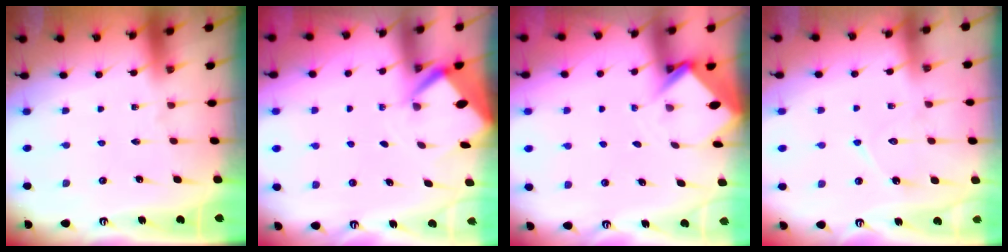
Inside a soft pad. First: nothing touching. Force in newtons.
{"total": 3.0, "press": 3.0, "slide": 0.1}
{"total": 3.4, "press": 3.4, "slide": 0.2}
{"total": 8.1, "press": 8.1, "slide": 0.7}